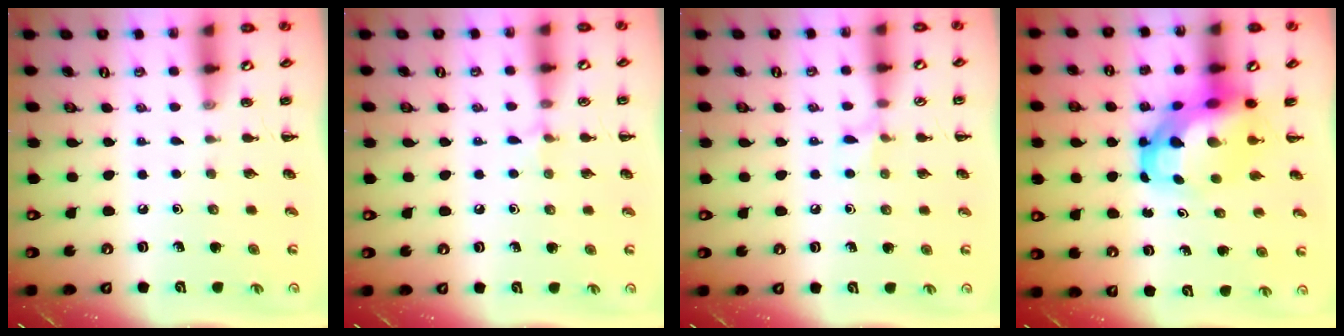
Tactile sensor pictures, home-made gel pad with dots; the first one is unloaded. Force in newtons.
{"total": 4.7, "press": 4.4, "slide": 1.6}
{"total": 5.3, "press": 4.9, "slide": 1.9}
{"total": 7.0, "press": 6.7, "slide": 1.8}